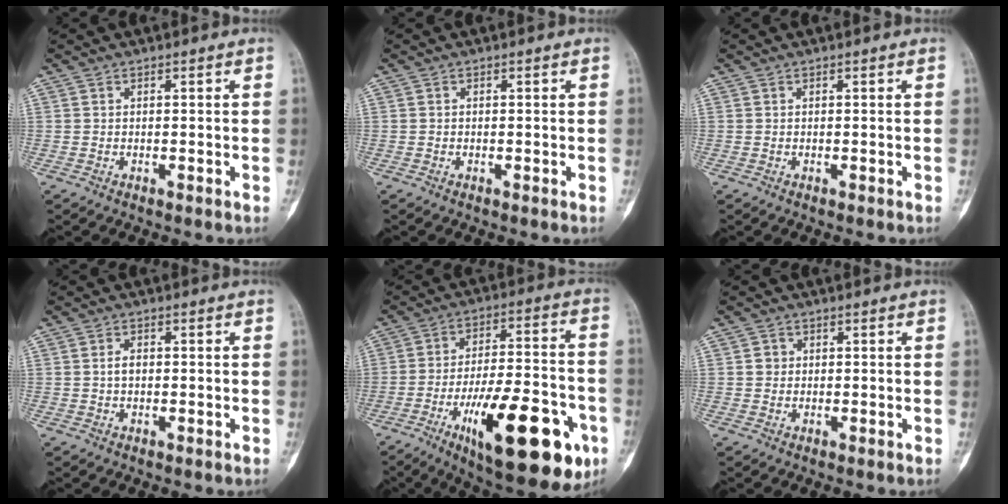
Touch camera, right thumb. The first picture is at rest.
{"total": 0.0}
{"total": 0.0}
{"total": 1.8, "force": [0.1, 1.2, 1.4], "torque": [-0.024, 0.004, 0.002]}
{"total": 25.6, "force": [-10.7, 8.8, 21.5], "torque": [-0.288, 0.042, -0.151]}
{"total": 1.6, "force": [0.2, 1.6, 0.5], "torque": [0.000, 0.003, 0.002]}